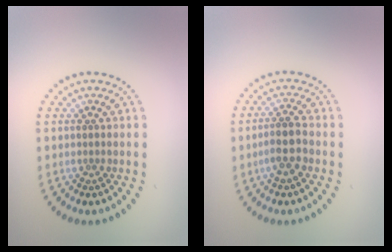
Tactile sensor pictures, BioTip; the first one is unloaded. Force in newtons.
{"total": 2.5, "press": 2.3, "slide": 1.0}